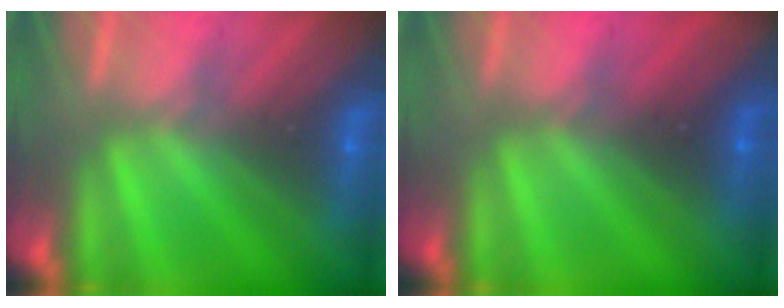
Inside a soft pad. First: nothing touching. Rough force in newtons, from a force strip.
{"total": 2.1}